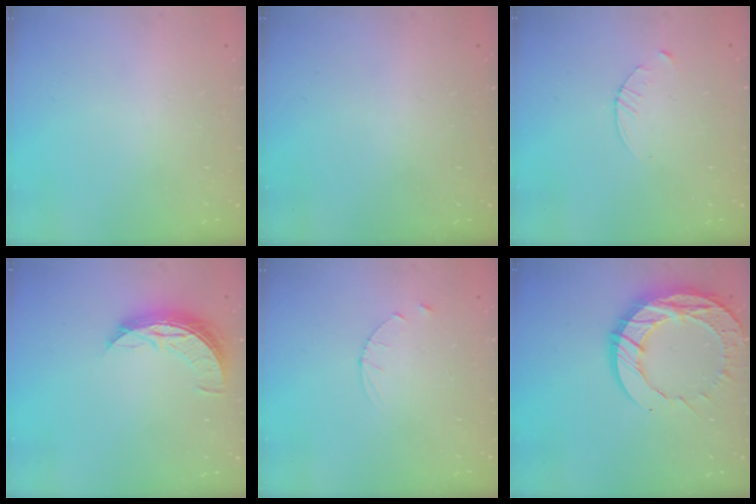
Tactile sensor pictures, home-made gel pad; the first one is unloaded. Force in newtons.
{"total": 0.0}
{"total": 2.9, "press": 2.9, "slide": 0.4}
{"total": 8.4, "press": 8.4, "slide": 0.4}
{"total": 3.0, "press": 2.9, "slide": 0.4}
{"total": 16.1, "press": 16.1, "slide": 1.3}